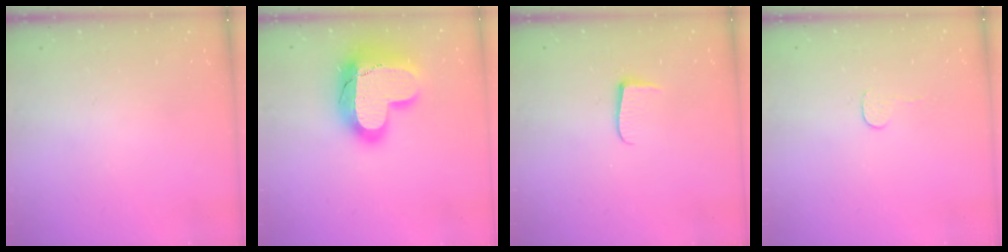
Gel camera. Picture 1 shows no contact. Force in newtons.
{"total": 20.9, "press": 20.9, "slide": 1.8}
{"total": 4.9, "press": 4.8, "slide": 0.6}
{"total": 3.0, "press": 3.0, "slide": 0.3}